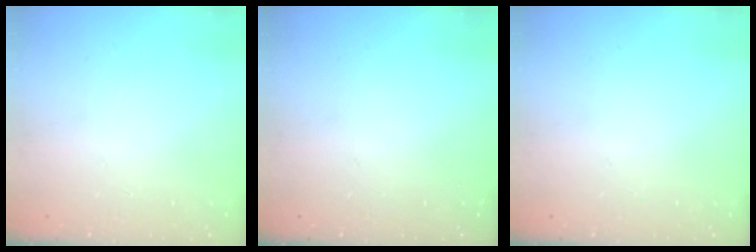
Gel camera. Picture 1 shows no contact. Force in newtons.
{"total": 0.0}
{"total": 0.0}